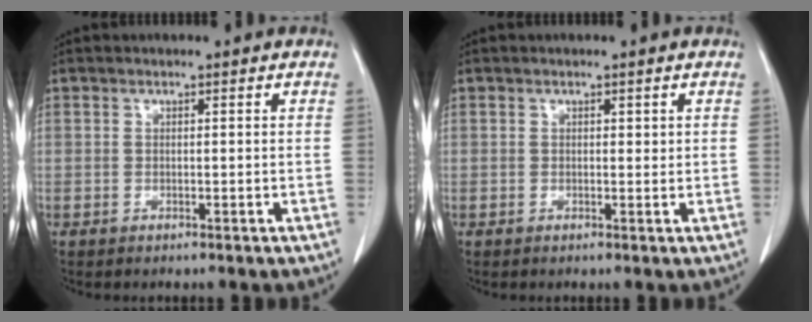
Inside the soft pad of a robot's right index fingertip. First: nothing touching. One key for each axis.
{"total": 0.6, "fx": 0.3, "fy": 0.4, "fz": 0.4, "tx": -0.001, "ty": -0.001, "tz": 0.002}